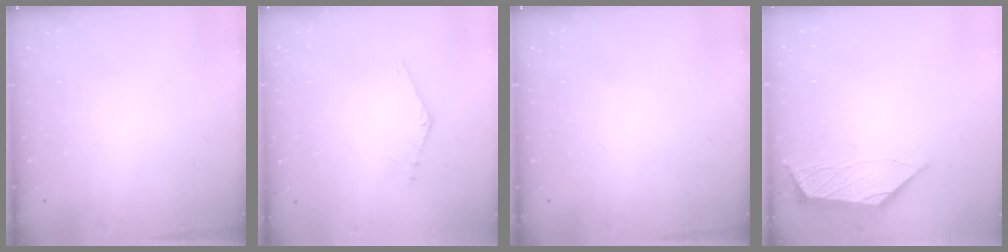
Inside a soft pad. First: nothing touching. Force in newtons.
{"total": 1.2, "press": 1.2, "slide": 0.1}
{"total": 0.0}
{"total": 0.9, "press": 0.8, "slide": 0.4}